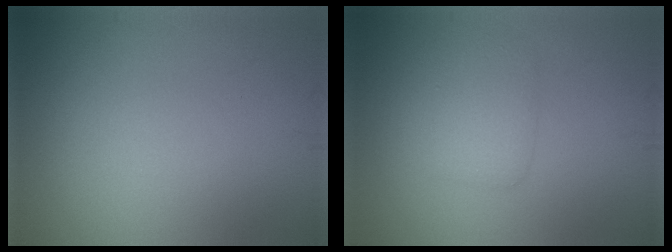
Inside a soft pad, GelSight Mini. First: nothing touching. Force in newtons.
{"total": 2.7, "press": 2.7, "slide": 0.1}